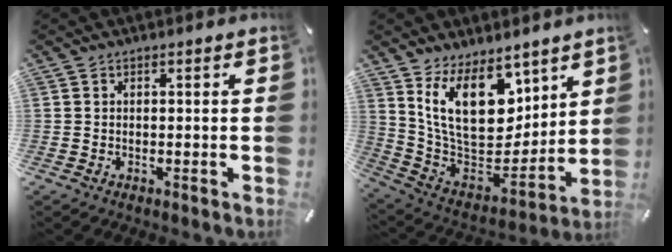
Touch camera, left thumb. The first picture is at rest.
{"total": 19.3, "force": [9.5, 11.4, 12.3], "torque": [-0.245, -0.069, 0.174]}